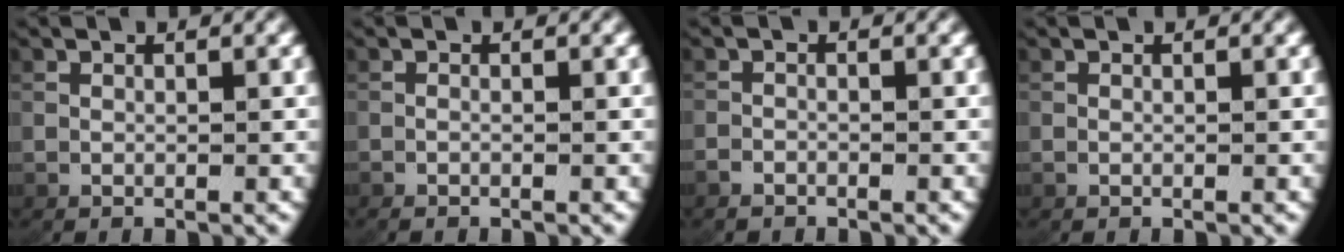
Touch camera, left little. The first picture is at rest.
{"total": 0.8, "force": [-0.8, 0.1, 0.3], "torque": [-0.011, -0.004, -0.013]}
{"total": 1.0, "force": [-1.0, -0.3, -0.1], "torque": [-0.001, -0.008, -0.015]}
{"total": 0.0}